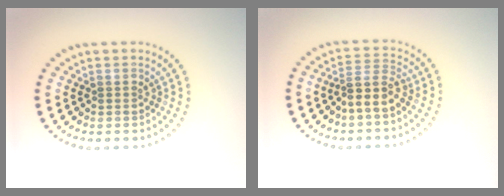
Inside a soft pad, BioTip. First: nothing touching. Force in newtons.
{"total": 2.8, "press": 2.3, "slide": 1.6}